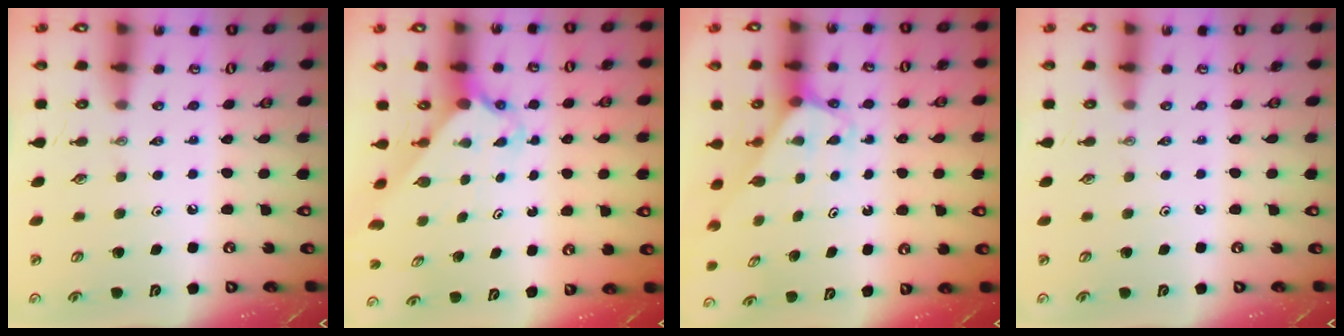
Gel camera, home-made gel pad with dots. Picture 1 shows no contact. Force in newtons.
{"total": 2.1, "press": 2.1, "slide": 0.2}
{"total": 2.4, "press": 2.4, "slide": 0.1}
{"total": 0.0}